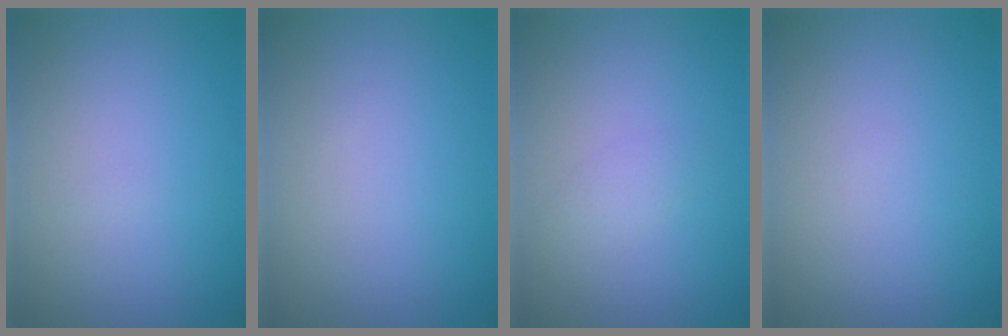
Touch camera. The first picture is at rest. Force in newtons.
{"total": 0.0}
{"total": 1.2, "press": 1.2, "slide": 0.1}
{"total": 0.0}